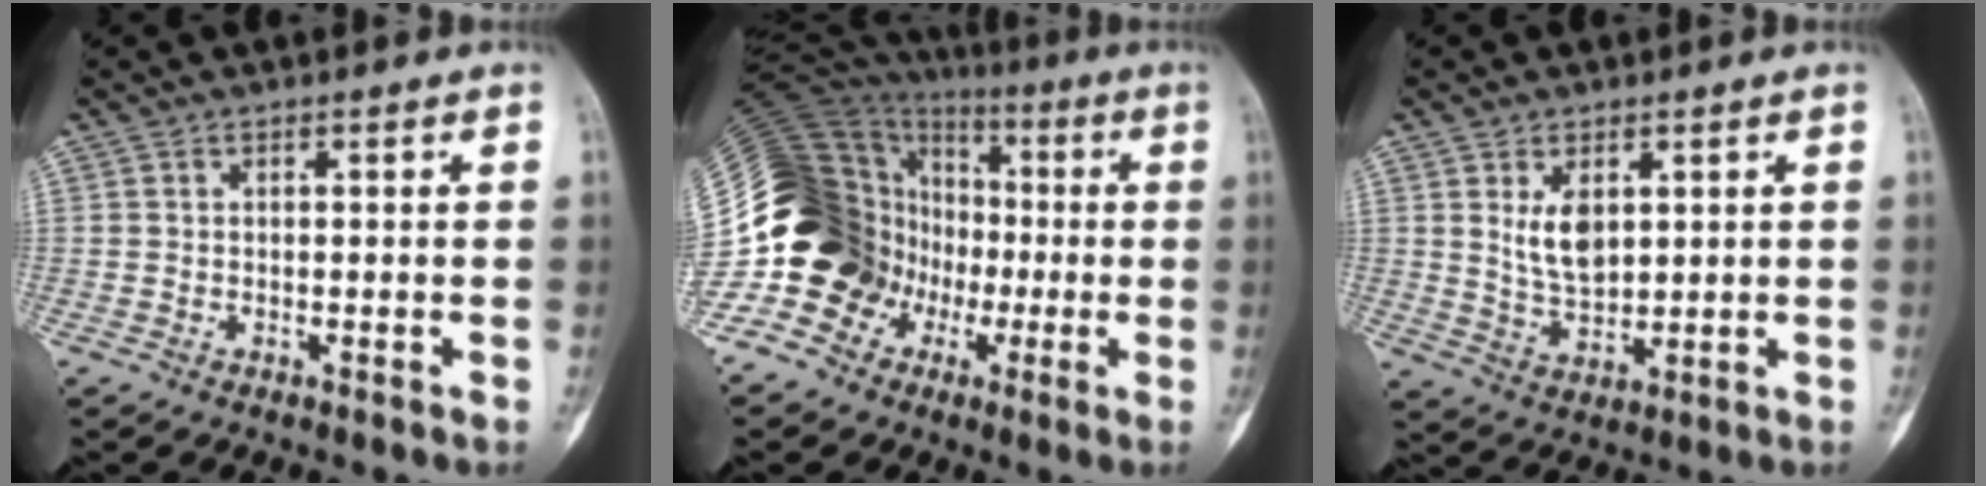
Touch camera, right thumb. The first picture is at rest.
{"total": 22.5, "force": [-5.6, 18.9, 10.8], "torque": [-0.204, 0.088, -0.098]}
{"total": 6.5, "force": [2.1, 3.8, 4.9], "torque": [-0.074, -0.018, 0.050]}